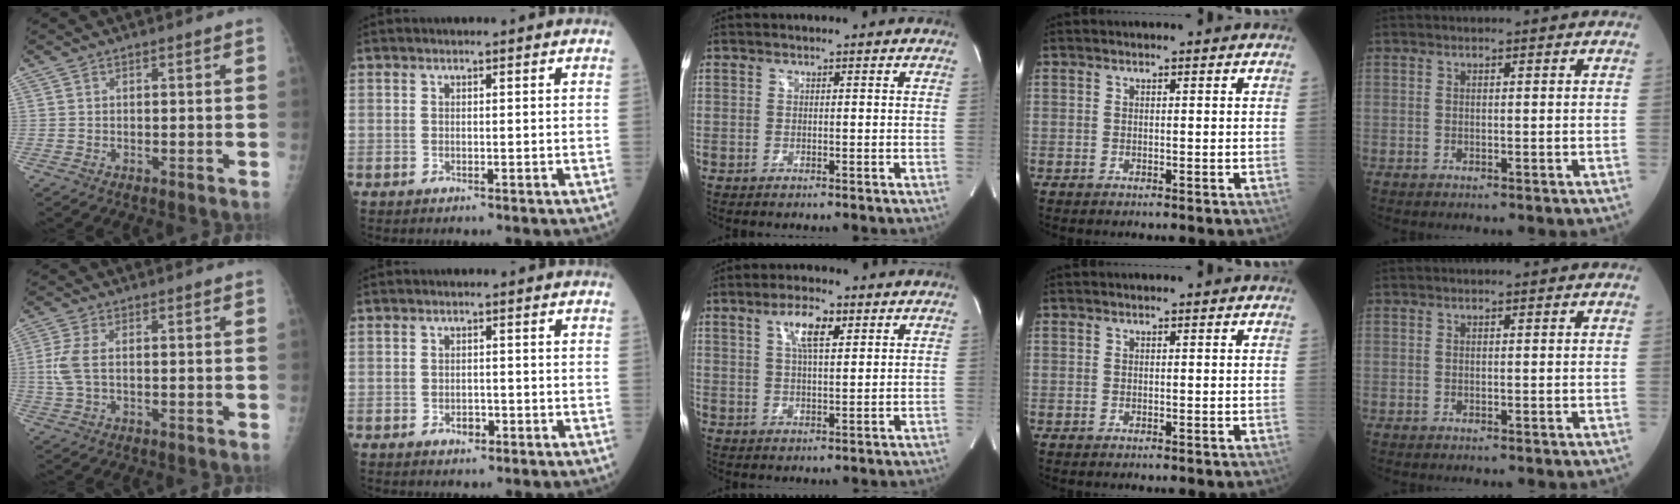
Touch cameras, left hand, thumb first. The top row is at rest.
{"thumb": {"total": 4.3, "force": [0.0, 2.2, 3.7], "torque": [-0.109, 0.005, -0.002]}, "index": {"total": 1.7, "force": [-1.0, 1.0, 0.9], "torque": [-0.011, 0.003, -0.012]}, "middle": {"total": 6.0, "force": [2.8, 1.5, 5.1], "torque": [-0.095, 0.006, 0.050]}}